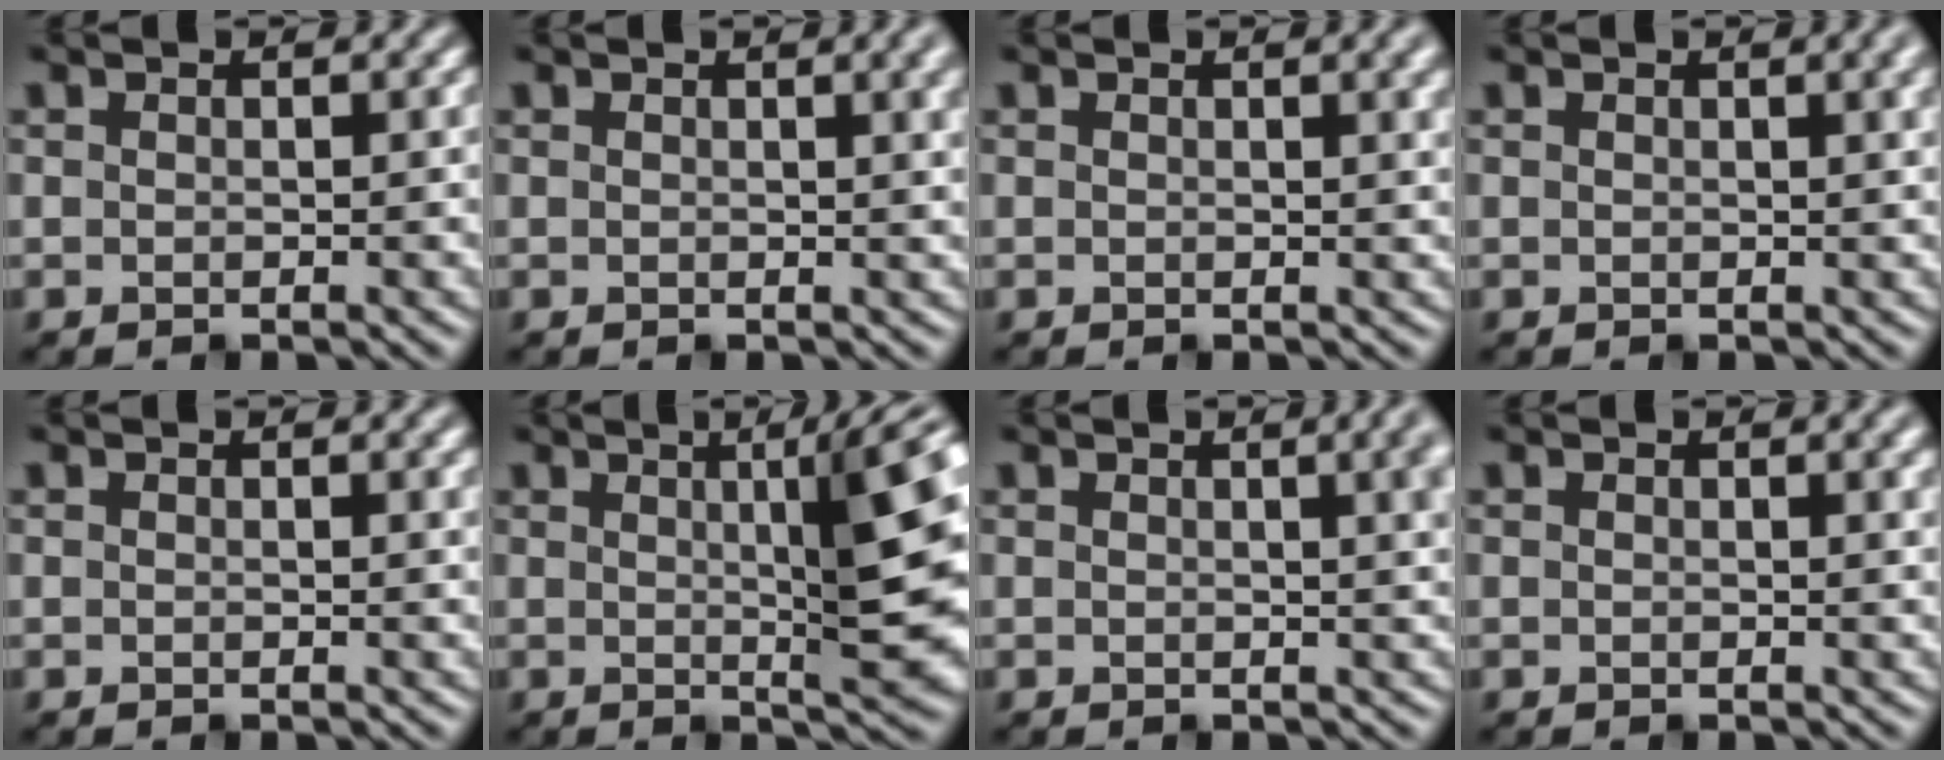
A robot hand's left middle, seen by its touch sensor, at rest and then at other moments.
{"total": 5.0, "force": [2.7, 1.9, 3.8], "torque": [-0.033, 0.018, 0.030]}
{"total": 3.9, "force": [2.1, 1.3, 3.0], "torque": [-0.031, 0.012, 0.027]}
{"total": 4.4, "force": [2.4, 1.6, 3.3], "torque": [-0.034, 0.016, 0.027]}
{"total": 1.7, "force": [1.0, 0.4, 1.3], "torque": [-0.010, 0.006, 0.013]}
{"total": 11.5, "force": [2.0, 2.7, 11.0], "torque": [-0.099, 0.012, 0.023]}
{"total": 7.3, "force": [3.2, 3.3, 5.7], "torque": [-0.030, 0.039, 0.015]}
{"total": 2.8, "force": [1.5, 0.8, 2.2], "torque": [-0.023, 0.008, 0.023]}